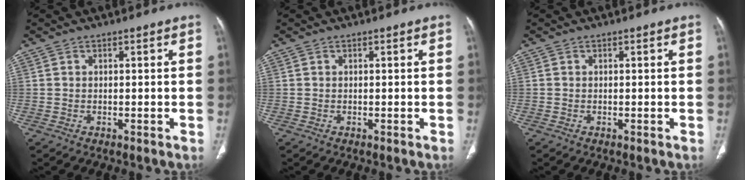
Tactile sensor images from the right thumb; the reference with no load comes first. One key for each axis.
{"total": 0.0}
{"total": 0.0}